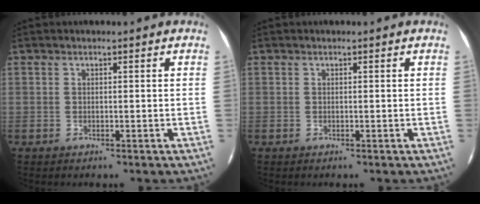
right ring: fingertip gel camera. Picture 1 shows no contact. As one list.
[{"total": 0.0}]